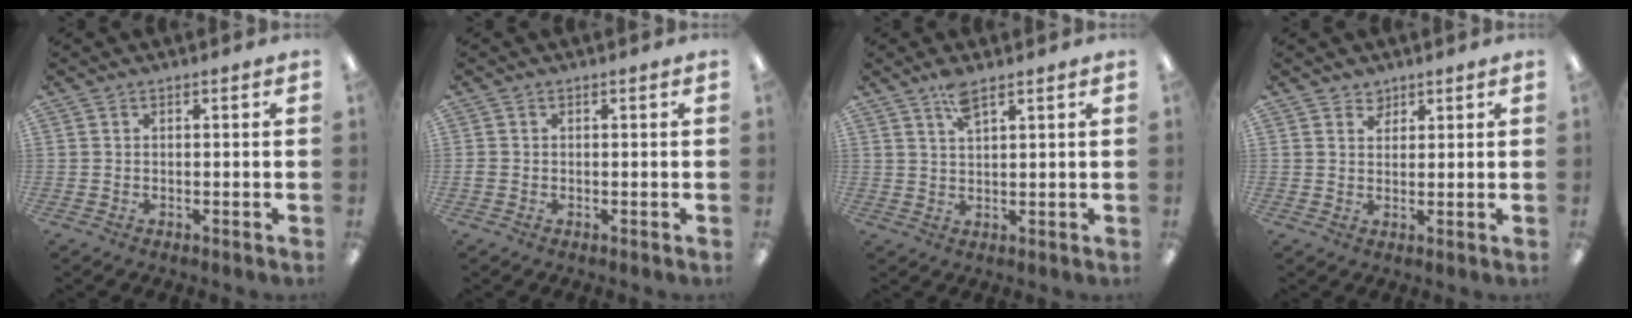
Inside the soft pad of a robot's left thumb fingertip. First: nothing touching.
{"total": 0.6, "force": [-0.1, 0.5, 0.3], "torque": [-0.005, 0.003, -0.003]}
{"total": 4.1, "force": [3.0, 1.1, 2.6], "torque": [-0.051, -0.003, 0.052]}
{"total": 2.7, "force": [2.1, 1.8, 0.1], "torque": [0.010, -0.008, 0.037]}